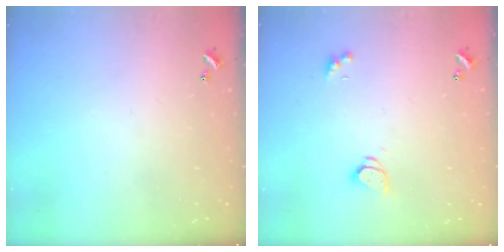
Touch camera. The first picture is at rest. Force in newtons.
{"total": 1.8, "press": 1.8, "slide": 0.3}